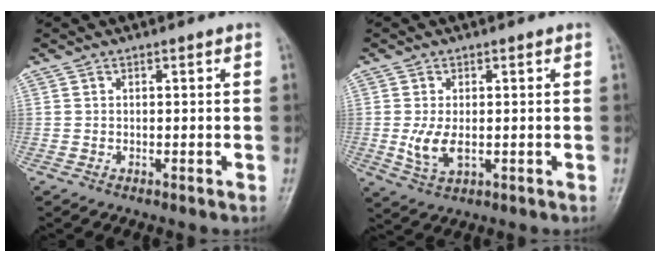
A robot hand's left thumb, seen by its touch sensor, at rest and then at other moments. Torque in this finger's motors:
{"motor_torque": [0.19, 0.24, 0.66, 0.14, 0.20]}